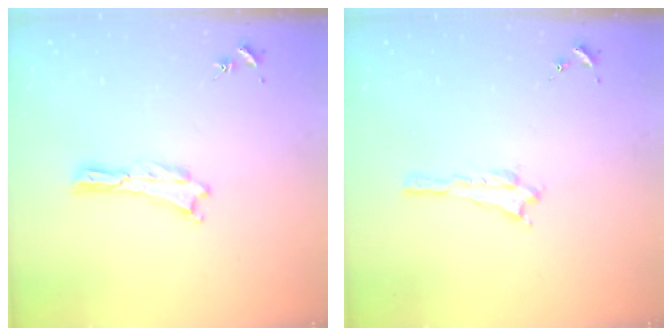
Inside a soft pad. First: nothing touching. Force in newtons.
{"total": 0.6, "press": 0.5, "slide": 0.2}